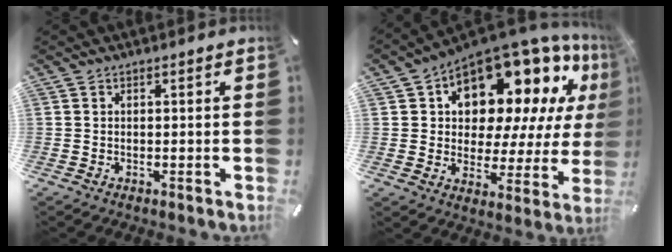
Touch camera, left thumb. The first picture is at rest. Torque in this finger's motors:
{"motor_torque": [2.51, 2.50, 1.90, -0.87, 0.21]}